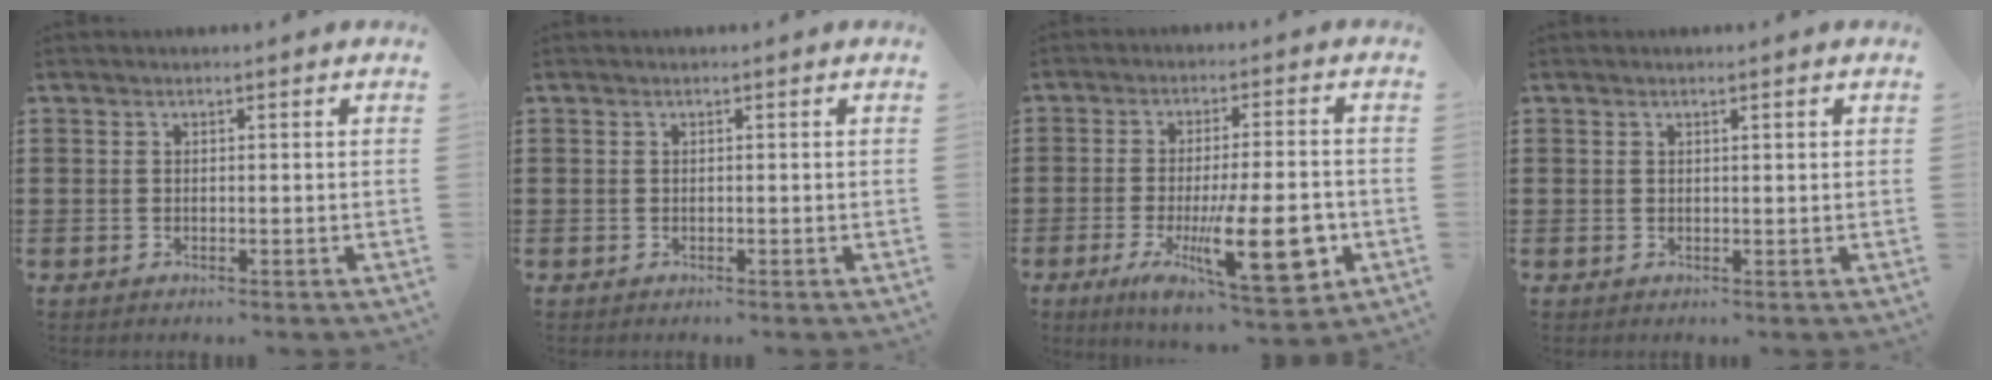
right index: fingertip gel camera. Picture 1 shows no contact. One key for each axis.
{"total": 0.0}
{"total": 15.9, "fx": -4.2, "fy": 5.2, "fz": 14.5, "tx": -0.220, "ty": -0.017, "tz": -0.057}
{"total": 0.8, "fx": 0.4, "fy": 0.0, "fz": 0.7, "tx": -0.013, "ty": 0.000, "tz": 0.006}